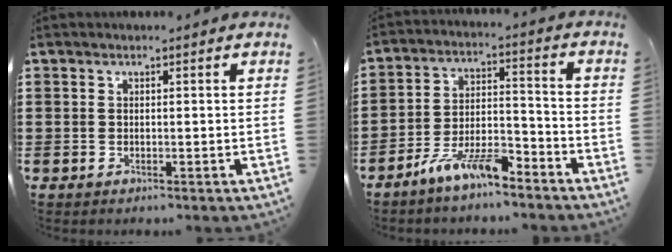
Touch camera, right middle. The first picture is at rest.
{"total": 7.9, "force": [-6.5, 1.6, 4.3], "torque": [-0.093, 0.003, -0.126]}